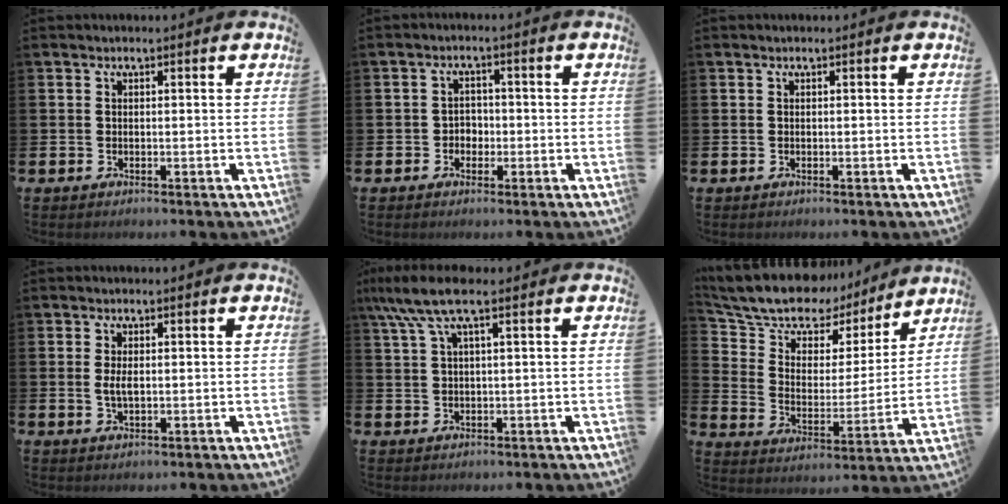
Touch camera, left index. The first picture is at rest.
{"total": 2.3, "force": [-0.8, 2.0, 0.8], "torque": [-0.011, 0.003, -0.023]}
{"total": 0.0}
{"total": 2.3, "force": [0.2, 1.0, 2.0], "torque": [-0.031, 0.001, 0.000]}
{"total": 6.1, "force": [3.8, 1.4, 4.6], "torque": [-0.104, 0.001, 0.067]}
{"total": 12.2, "force": [10.6, 4.9, 3.4], "torque": [-0.115, -0.064, 0.187]}